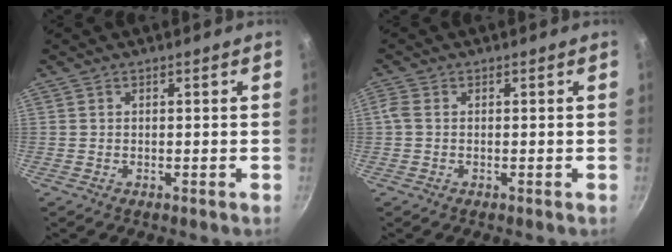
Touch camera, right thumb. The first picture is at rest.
{"total": 1.7, "force": [0.0, 1.2, 1.2], "torque": [-0.029, 0.004, -0.003]}